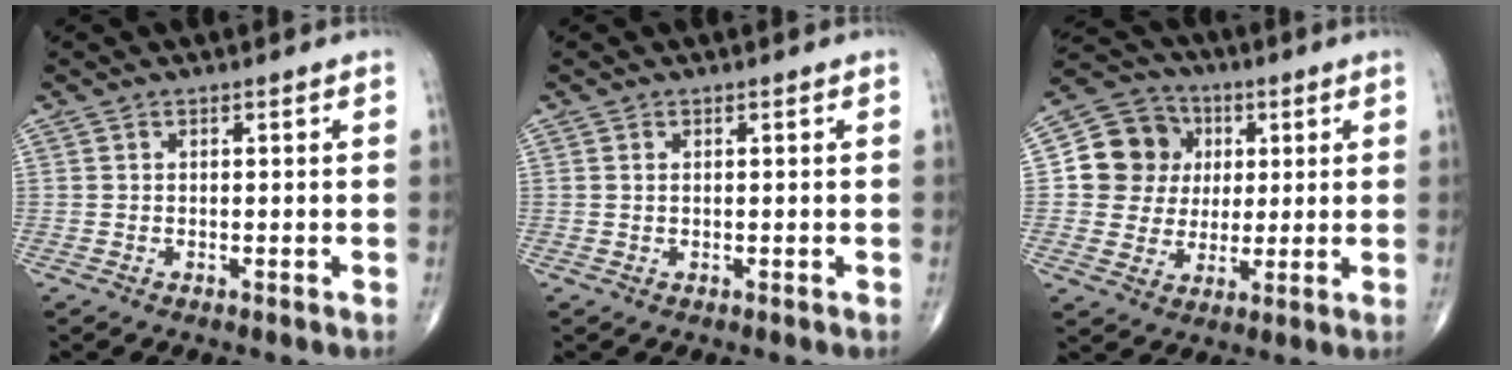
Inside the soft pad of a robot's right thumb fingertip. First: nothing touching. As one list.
[{"total": 0.0}, {"total": 12.4, "force": [2.3, 11.4, 4.2], "torque": [-0.042, 0.009, 0.037]}]